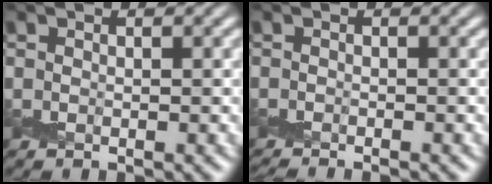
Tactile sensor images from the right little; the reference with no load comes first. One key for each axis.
{"total": 1.0, "fx": -0.9, "fy": -0.2, "fz": 0.2, "tx": -0.010, "ty": -0.007, "tz": -0.025}